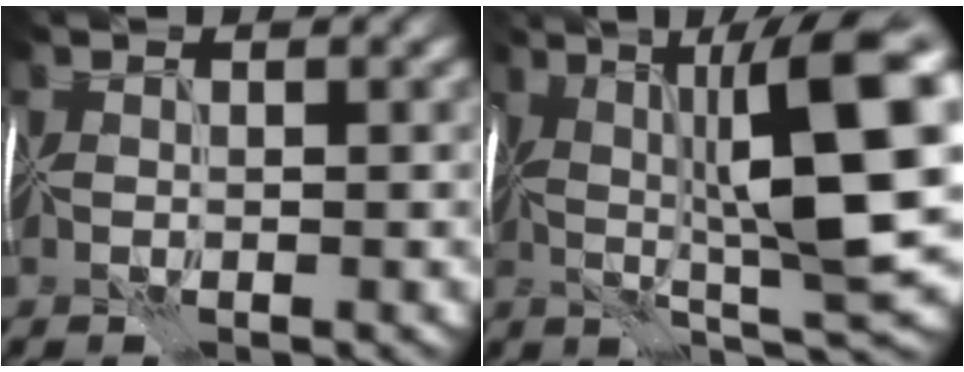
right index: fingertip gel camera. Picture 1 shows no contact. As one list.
[{"total": 12.5, "force": [0.5, 2.7, 12.2], "torque": [-0.193, 0.013, 0.015]}]